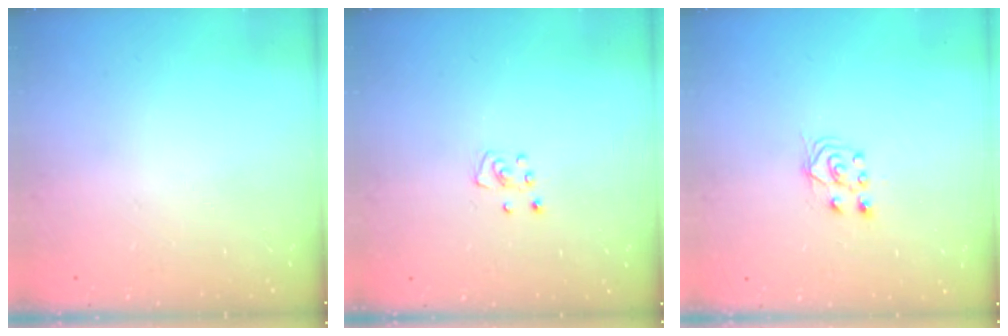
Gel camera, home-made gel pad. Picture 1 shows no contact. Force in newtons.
{"total": 3.6, "press": 3.6, "slide": 0.3}
{"total": 5.5, "press": 5.5, "slide": 0.4}